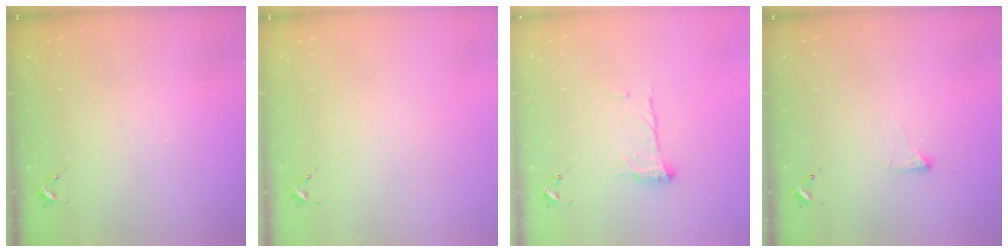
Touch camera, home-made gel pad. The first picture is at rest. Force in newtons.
{"total": 0.0}
{"total": 11.4, "press": 11.3, "slide": 0.5}
{"total": 2.3, "press": 2.2, "slide": 0.8}